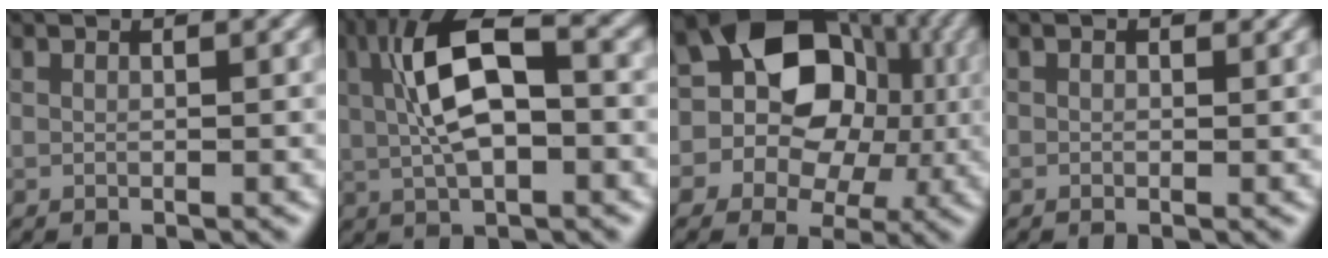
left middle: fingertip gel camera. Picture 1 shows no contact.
{"total": 8.3, "force": [0.2, 3.3, 7.6], "torque": [-0.154, 0.020, 0.001]}
{"total": 10.3, "force": [0.0, 8.3, 6.1], "torque": [-0.083, 0.012, -0.017]}
{"total": 0.0}